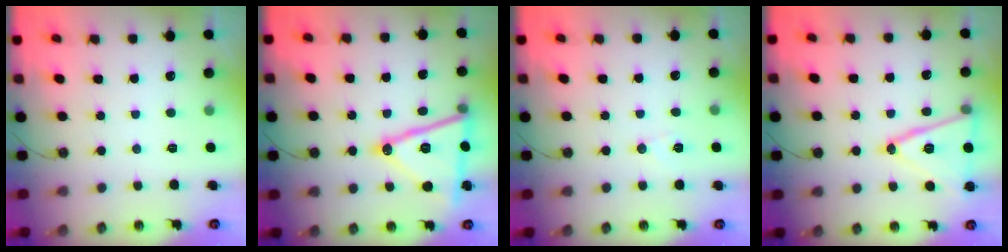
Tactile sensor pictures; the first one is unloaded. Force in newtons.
{"total": 19.0, "press": 18.7, "slide": 3.5}
{"total": 5.1, "press": 4.8, "slide": 1.8}
{"total": 16.6, "press": 16.3, "slide": 3.1}